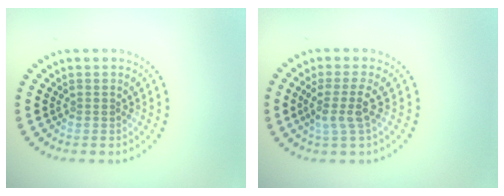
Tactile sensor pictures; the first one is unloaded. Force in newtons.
{"total": 2.7, "press": 2.1, "slide": 1.6}